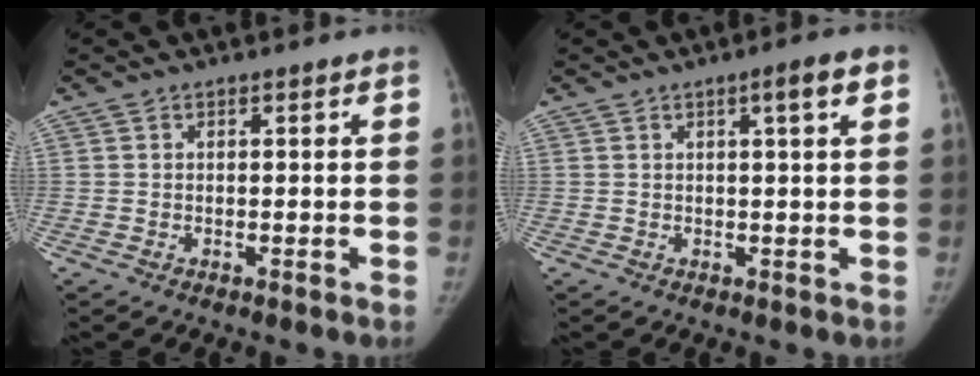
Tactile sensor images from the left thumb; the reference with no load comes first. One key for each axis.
{"total": 3.7, "fx": 1.6, "fy": 0.2, "fz": 3.4, "tx": -0.048, "ty": -0.001, "tz": 0.023}